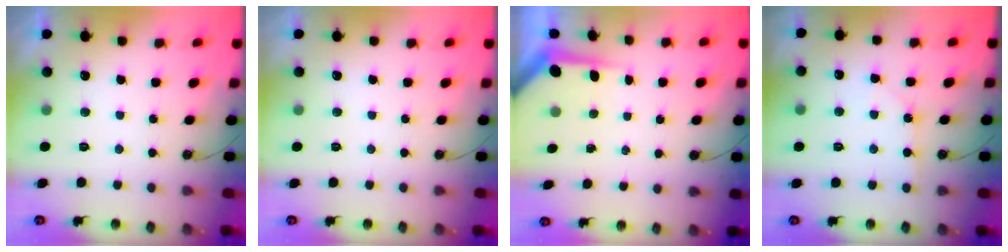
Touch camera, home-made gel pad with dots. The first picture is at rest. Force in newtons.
{"total": 0.0}
{"total": 3.8, "press": 3.7, "slide": 0.4}
{"total": 6.7, "press": 6.7, "slide": 0.8}